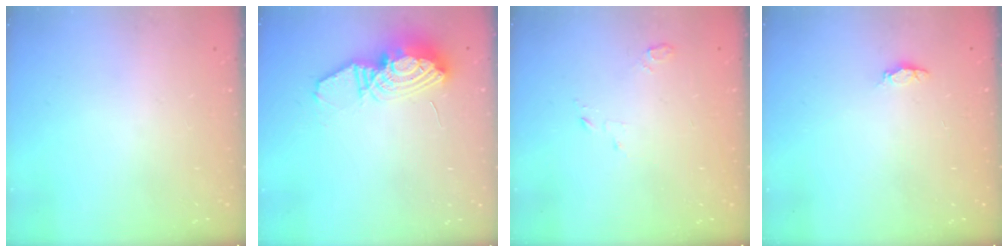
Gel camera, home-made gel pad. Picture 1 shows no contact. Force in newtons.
{"total": 13.0, "press": 12.9, "slide": 1.3}
{"total": 2.8, "press": 2.8, "slide": 0.3}
{"total": 1.2, "press": 1.1, "slide": 0.4}